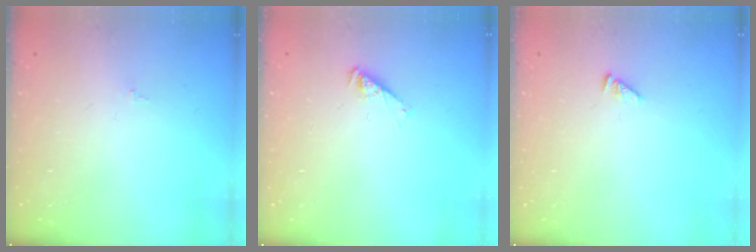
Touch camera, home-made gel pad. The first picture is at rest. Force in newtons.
{"total": 1.5, "press": 1.5, "slide": 0.3}
{"total": 2.1, "press": 2.1, "slide": 0.3}